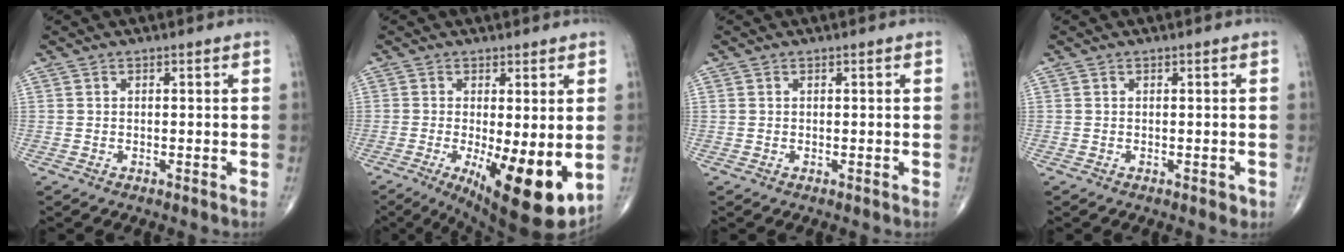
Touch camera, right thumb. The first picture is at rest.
{"total": 14.1, "force": [-3.0, 4.5, 13.1], "torque": [-0.188, -0.030, -0.029]}
{"total": 0.0}
{"total": 0.9, "force": [-0.2, 0.6, 0.6], "torque": [-0.002, 0.000, -0.002]}